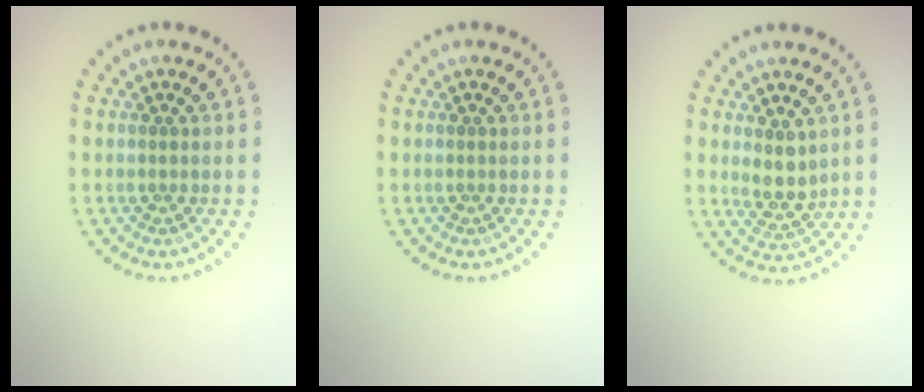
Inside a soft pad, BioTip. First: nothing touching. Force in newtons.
{"total": 0.0}
{"total": 2.4, "press": 2.0, "slide": 1.3}